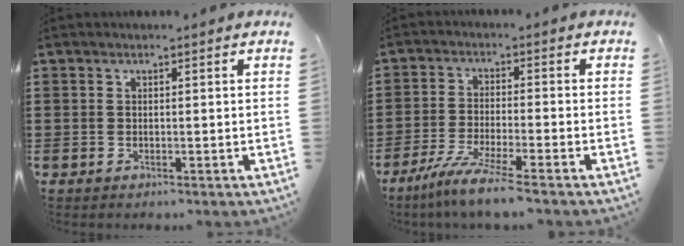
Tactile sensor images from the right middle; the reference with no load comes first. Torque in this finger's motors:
{"motor_torque": [1.69, -0.45, 0.19, 0.11]}